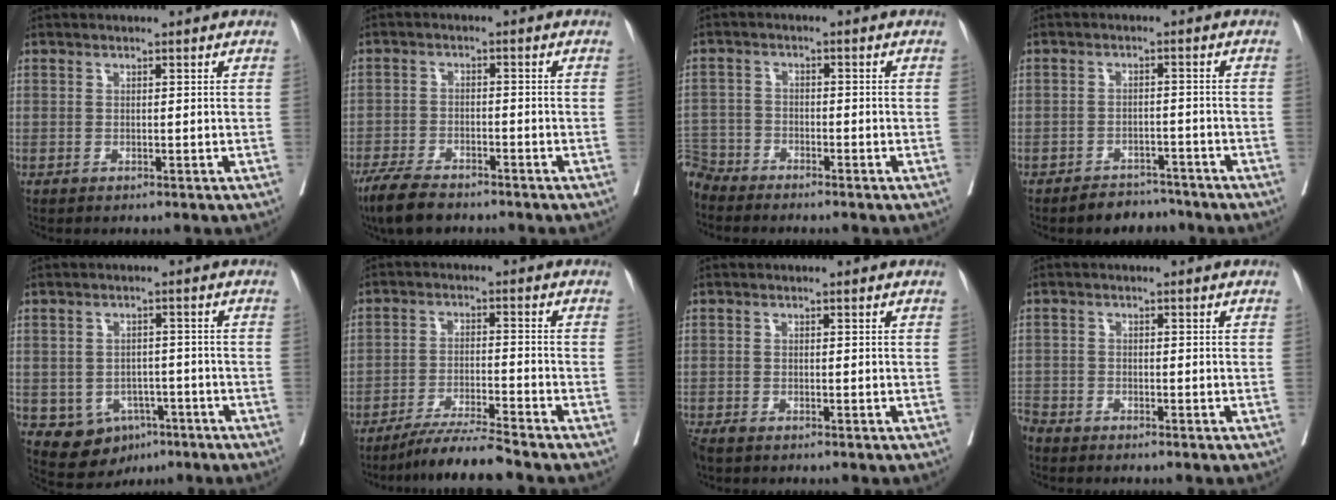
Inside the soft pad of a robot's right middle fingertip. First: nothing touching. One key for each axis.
{"total": 6.7, "fx": -5.5, "fy": 1.8, "fz": 3.3, "tx": -0.064, "ty": -0.012, "tz": -0.101}
{"total": 5.1, "fx": -4.9, "fy": 1.2, "fz": -0.6, "tx": 0.020, "ty": -0.004, "tz": -0.100}
{"total": 4.5, "fx": -4.0, "fy": 2.0, "fz": 0.4, "tx": 0.000, "ty": 0.005, "tz": -0.059}
{"total": 6.7, "fx": -3.2, "fy": 5.3, "fz": 2.6, "tx": -0.035, "ty": 0.007, "tz": -0.036}
{"total": 7.1, "fx": -6.3, "fy": -1.4, "fz": 2.9, "tx": -0.046, "ty": -0.022, "tz": -0.117}
{"total": 2.7, "fx": -2.2, "fy": 0.9, "fz": 1.3, "tx": -0.025, "ty": -0.008, "tz": -0.036}
{"total": 3.4, "fx": -3.3, "fy": 0.7, "fz": 0.3, "tx": -0.001, "ty": -0.007, "tz": -0.067}